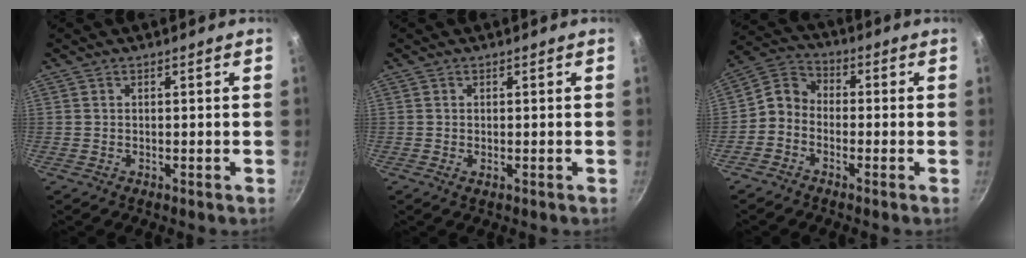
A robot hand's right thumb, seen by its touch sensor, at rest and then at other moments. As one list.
[{"total": 0.8, "force": [-0.3, 0.3, 0.7], "torque": [-0.012, -0.002, -0.004]}, {"total": 5.8, "force": [-2.1, 4.6, 2.9], "torque": [-0.045, 0.036, -0.066]}]